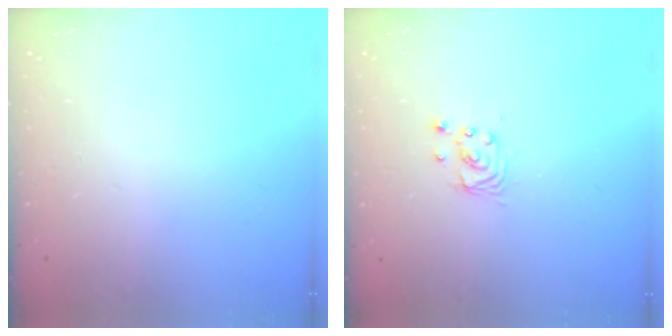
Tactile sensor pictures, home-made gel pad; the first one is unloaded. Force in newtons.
{"total": 2.8, "press": 2.8, "slide": 0.1}